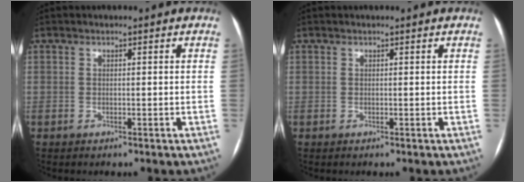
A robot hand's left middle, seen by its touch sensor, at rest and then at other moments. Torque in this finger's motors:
{"motor_torque": [0.42, -1.08, -0.49, -0.17]}